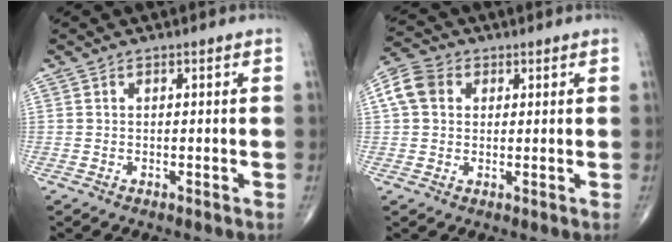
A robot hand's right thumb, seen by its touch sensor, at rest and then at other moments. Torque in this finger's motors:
{"motor_torque": [-0.20, 0.22, 0.10, 0.03, 0.02]}